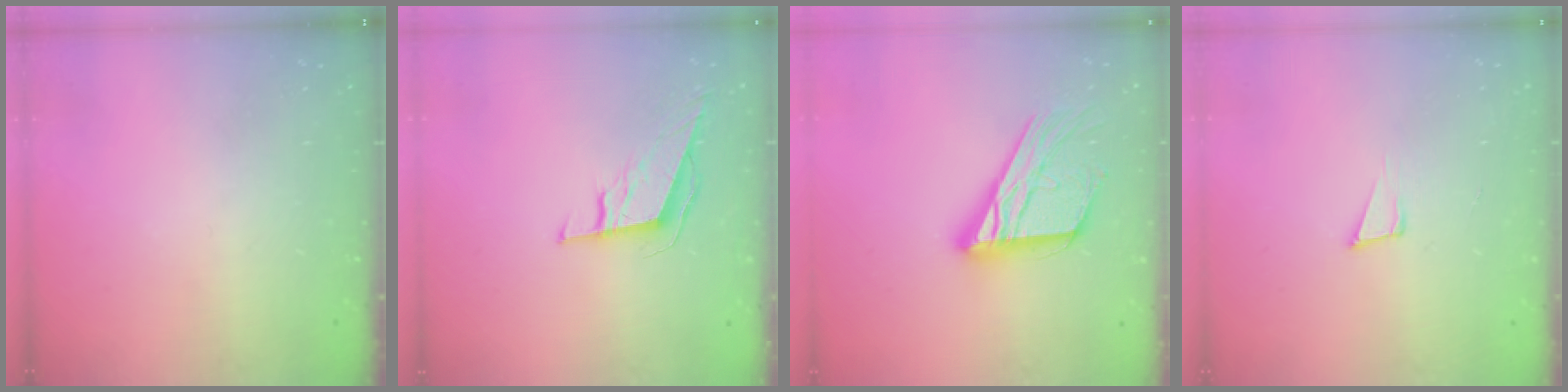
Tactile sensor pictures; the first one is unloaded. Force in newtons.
{"total": 6.9, "press": 6.3, "slide": 2.8}
{"total": 17.5, "press": 17.4, "slide": 1.4}
{"total": 4.0, "press": 2.5, "slide": 3.1}